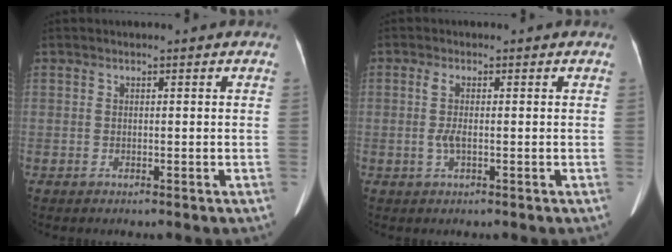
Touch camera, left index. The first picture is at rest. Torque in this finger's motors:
{"motor_torque": [0.45, -0.07, 0.25, 0.09]}